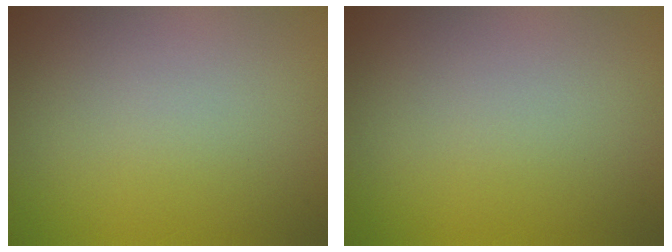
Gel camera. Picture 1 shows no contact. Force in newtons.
{"total": 0.0}